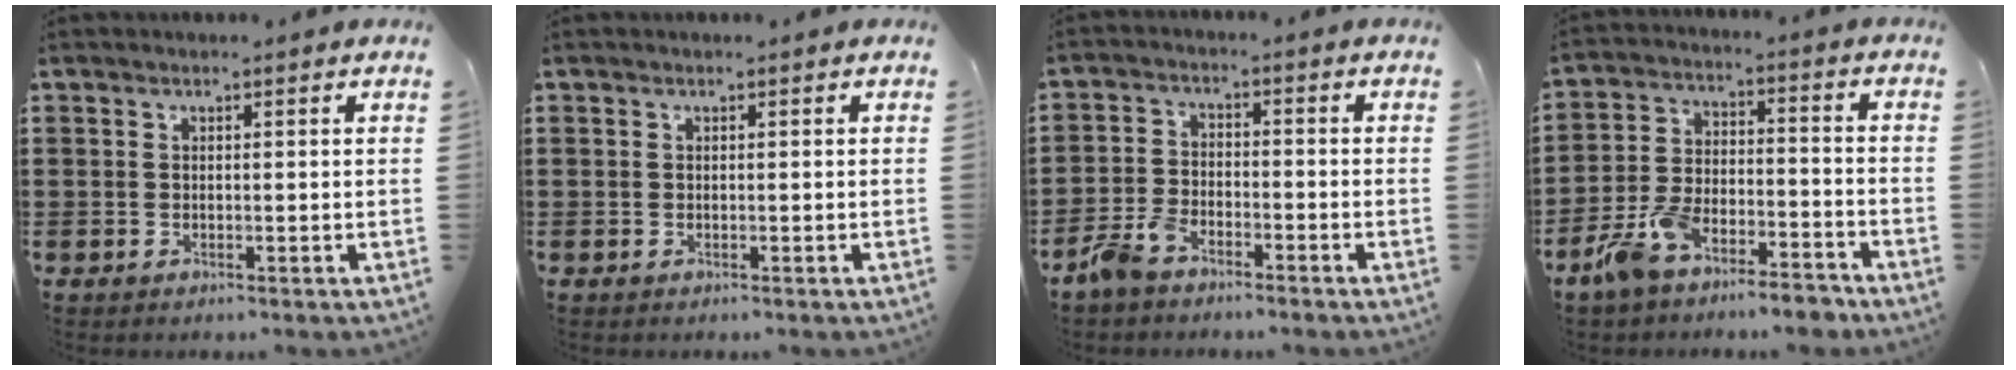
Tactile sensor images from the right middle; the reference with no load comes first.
{"total": 0.0}
{"total": 4.4, "force": [-3.8, 1.5, 1.9], "torque": [-0.051, 0.008, -0.077]}
{"total": 8.0, "force": [-6.9, 1.8, 3.7], "torque": [-0.082, 0.012, -0.136]}